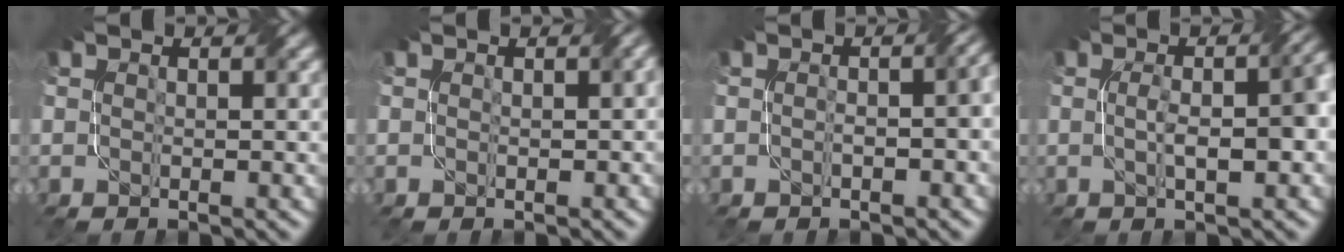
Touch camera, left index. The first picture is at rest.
{"total": 0.9, "force": [0.2, 0.2, 0.9], "torque": [-0.010, 0.002, 0.003]}
{"total": 3.2, "force": [-0.2, 1.4, 2.9], "torque": [-0.019, 0.013, -0.013]}
{"total": 5.0, "force": [-0.2, 1.3, 4.8], "torque": [-0.069, 0.007, -0.001]}